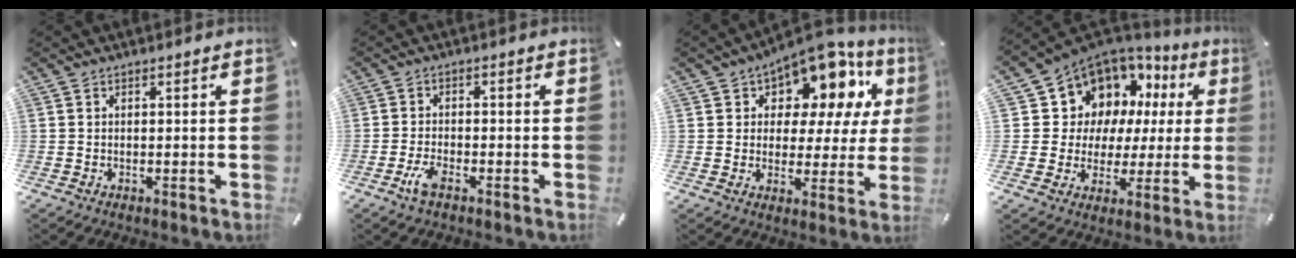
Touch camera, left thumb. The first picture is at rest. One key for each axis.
{"total": 3.9, "fx": -2.1, "fy": 1.2, "fz": 3.0, "tx": -0.076, "ty": -0.001, "tz": -0.045}
{"total": 13.2, "fx": 9.2, "fy": 6.9, "fz": 6.5, "tx": -0.105, "ty": -0.077, "tz": 0.158}
{"total": 11.3, "fx": 6.1, "fy": 9.3, "fz": 2.1, "tx": -0.053, "ty": -0.059, "tz": 0.120}